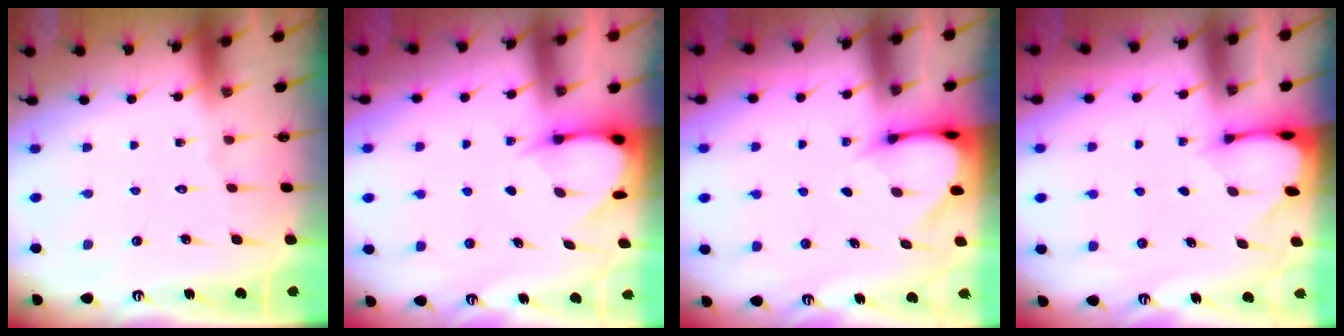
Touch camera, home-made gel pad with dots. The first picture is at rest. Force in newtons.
{"total": 3.9, "press": 3.9, "slide": 0.4}
{"total": 3.3, "press": 3.3, "slide": 0.2}
{"total": 2.7, "press": 2.7, "slide": 0.3}